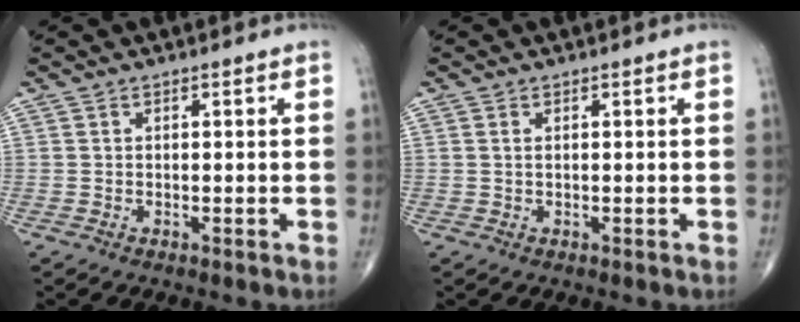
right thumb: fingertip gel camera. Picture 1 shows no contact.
{"total": 0.6, "force": [0.2, 0.3, 0.5], "torque": [-0.014, 0.004, 0.005]}